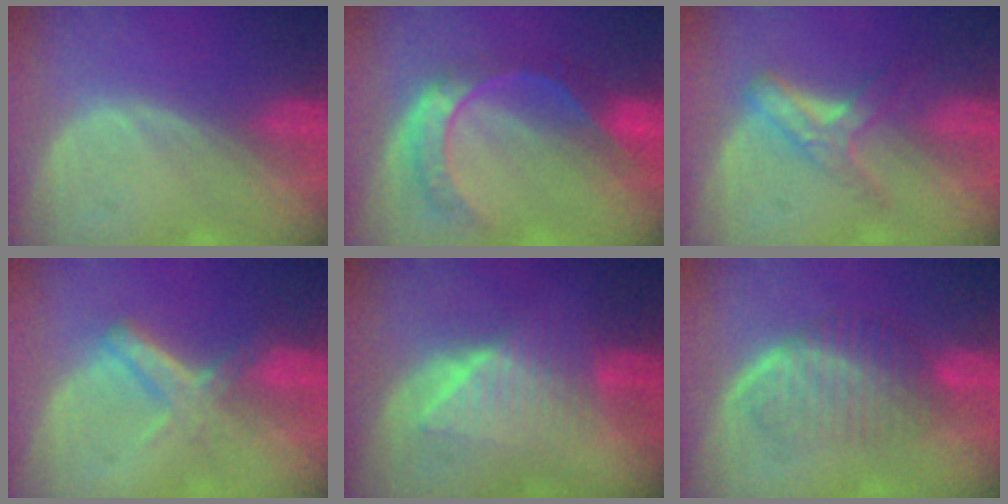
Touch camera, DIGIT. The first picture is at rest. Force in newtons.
{"total": 8.3, "press": 6.9, "slide": 4.6}
{"total": 5.7, "press": 5.0, "slide": 2.9}
{"total": 5.6, "press": 4.8, "slide": 3.0}
{"total": 6.4, "press": 6.3, "slide": 1.1}
{"total": 6.0, "press": 5.9, "slide": 1.1}